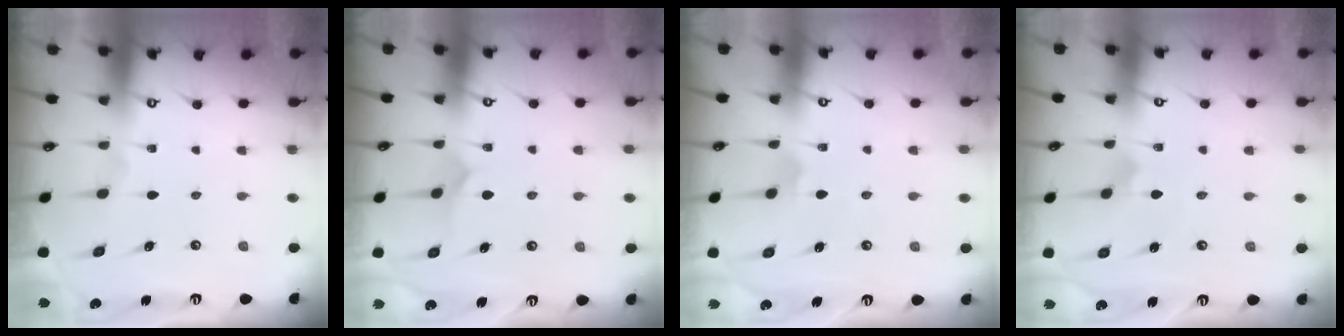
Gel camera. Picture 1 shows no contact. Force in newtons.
{"total": 4.6, "press": 4.5, "slide": 0.5}
{"total": 3.0, "press": 3.0, "slide": 0.2}
{"total": 1.9, "press": 1.9, "slide": 0.1}